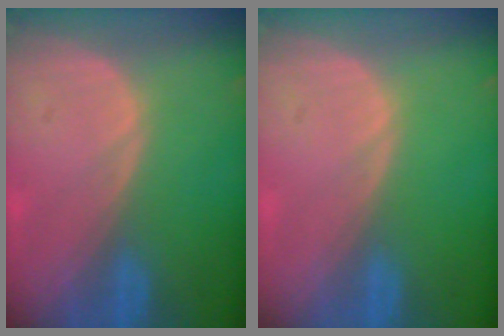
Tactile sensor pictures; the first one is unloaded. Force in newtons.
{"total": 0.0}